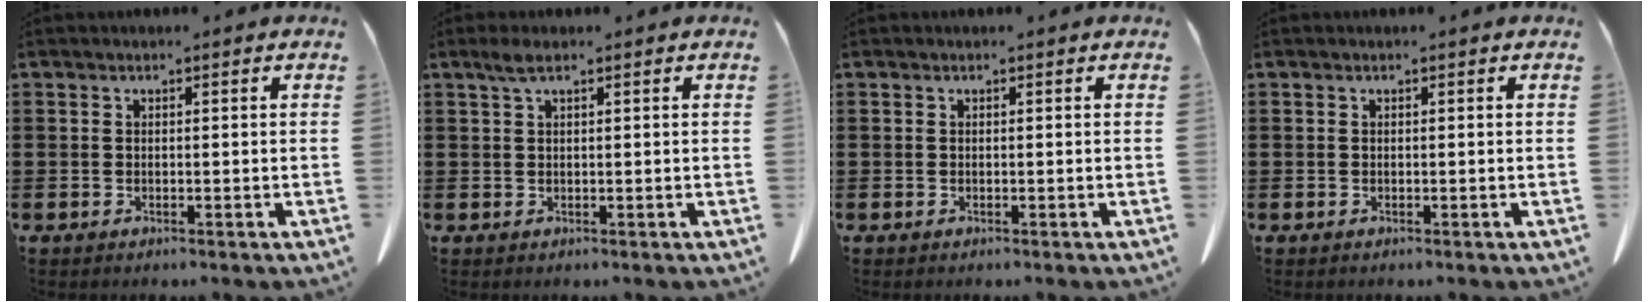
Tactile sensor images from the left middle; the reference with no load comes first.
{"total": 1.9, "force": [1.0, 0.4, 1.6], "torque": [-0.033, 0.004, 0.018]}
{"total": 0.0}
{"total": 0.0}